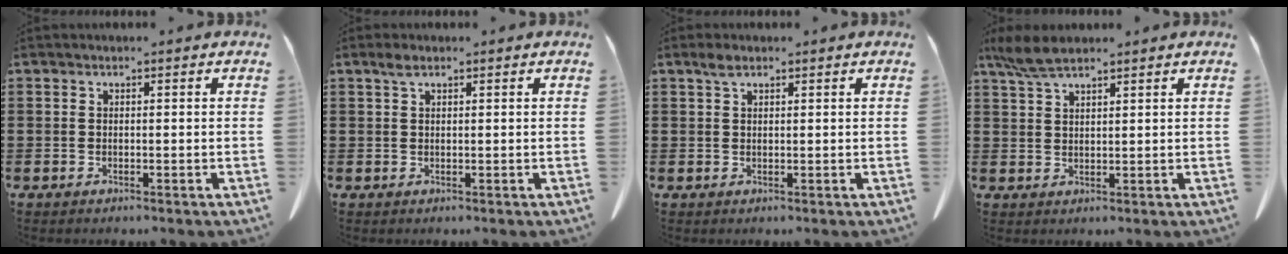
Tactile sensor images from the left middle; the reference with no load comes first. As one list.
[{"total": 1.4, "force": [0.8, 0.5, 1.0], "torque": [-0.023, 0.001, 0.015]}, {"total": 1.7, "force": [1.1, 0.7, 1.1], "torque": [-0.025, 0.002, 0.021]}, {"total": 4.8, "force": [3.6, 1.0, 2.9], "torque": [-0.074, -0.006, 0.066]}]